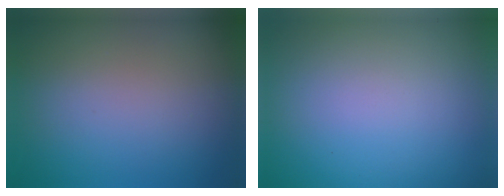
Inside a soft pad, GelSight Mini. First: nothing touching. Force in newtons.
{"total": 0.0}